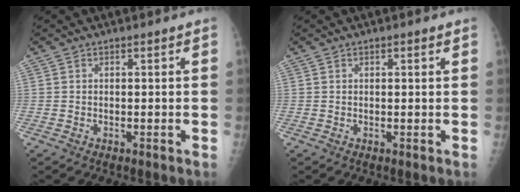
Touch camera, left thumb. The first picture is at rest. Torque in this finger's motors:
{"motor_torque": [-0.17, -0.04, -0.14, -0.05, 0.00]}